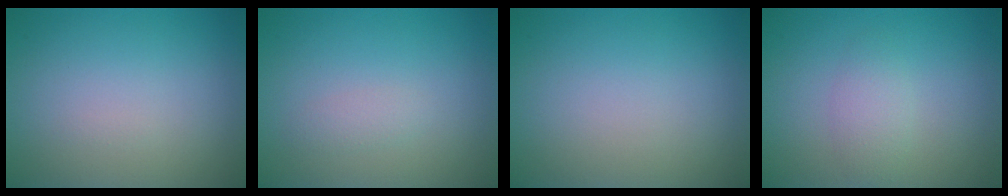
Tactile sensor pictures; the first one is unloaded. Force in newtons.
{"total": 1.0, "press": 1.0, "slide": 0.0}
{"total": 0.0}
{"total": 1.8, "press": 1.8, "slide": 0.1}